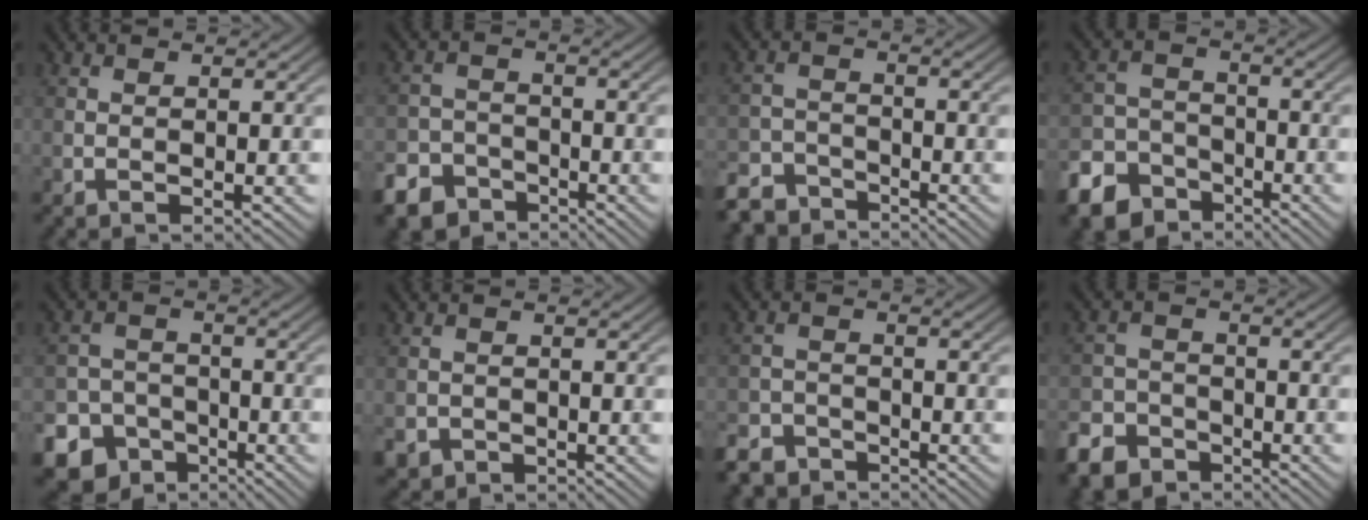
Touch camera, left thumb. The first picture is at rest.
{"total": 6.8, "force": [-5.0, 4.2, 1.9], "torque": [-0.035, -0.010, -0.095]}
{"total": 5.7, "force": [-4.9, 2.5, 1.5], "torque": [-0.030, -0.006, -0.099]}
{"total": 8.9, "force": [-6.2, 5.7, 3.0], "torque": [-0.065, -0.022, -0.115]}
{"total": 11.8, "force": [-7.4, 9.0, 2.1], "torque": [-0.063, -0.043, -0.133]}
{"total": 2.2, "force": [-1.4, 1.6, 0.4], "torque": [-0.010, -0.009, -0.032]}
{"total": 4.8, "force": [-4.1, 2.3, 1.0], "torque": [-0.018, -0.005, -0.081]}
{"total": 6.1, "force": [-4.6, 3.5, 2.0], "torque": [-0.047, -0.008, -0.099]}